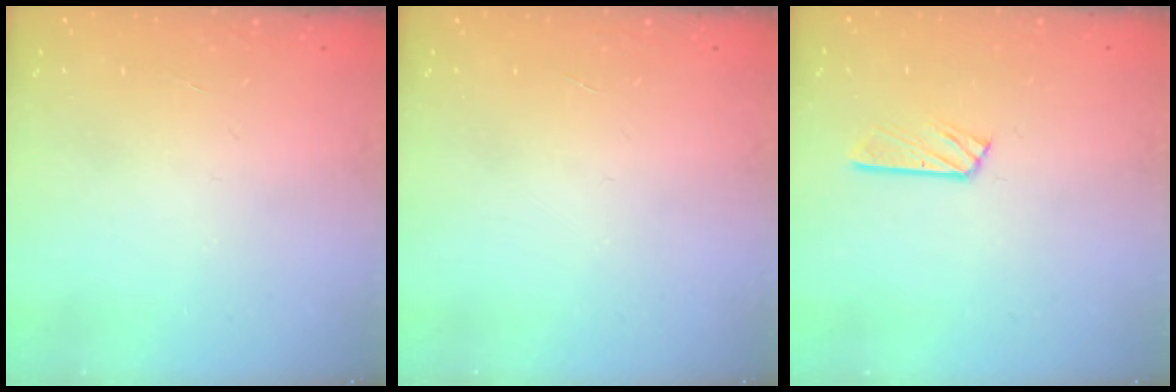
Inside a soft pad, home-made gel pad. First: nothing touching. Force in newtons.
{"total": 0.0}
{"total": 4.6, "press": 4.5, "slide": 0.5}